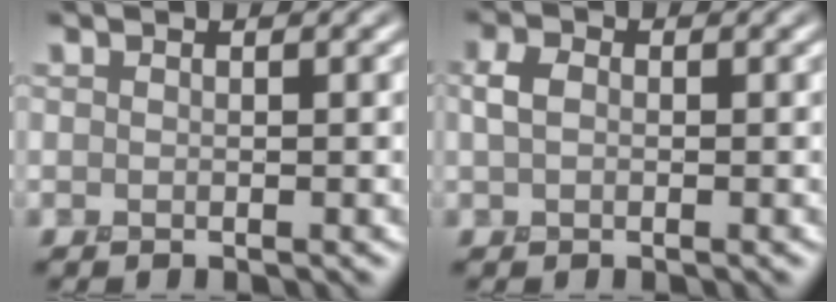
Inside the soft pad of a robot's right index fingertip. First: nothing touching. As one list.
[{"total": 1.8, "force": [0.1, 1.2, 1.3], "torque": [-0.027, 0.005, -0.003]}]